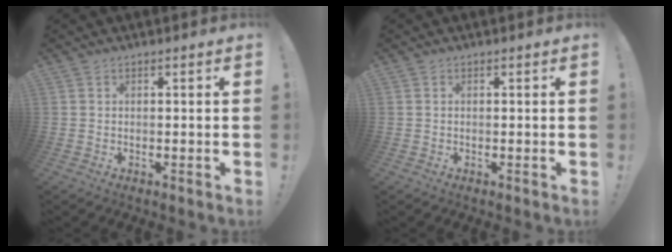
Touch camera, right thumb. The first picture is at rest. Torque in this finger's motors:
{"motor_torque": [0.15, 0.11, 0.14, -0.09, 0.00]}